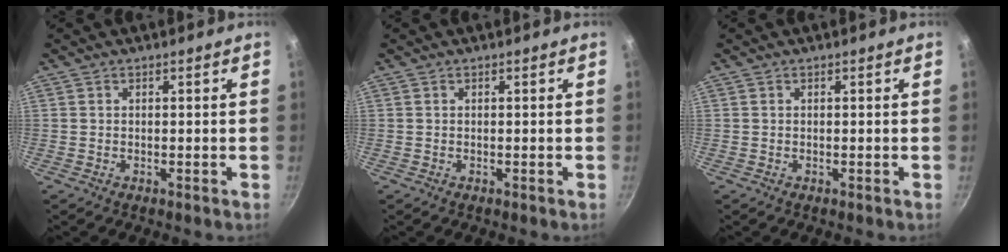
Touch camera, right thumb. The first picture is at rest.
{"total": 0.0}
{"total": 0.0}